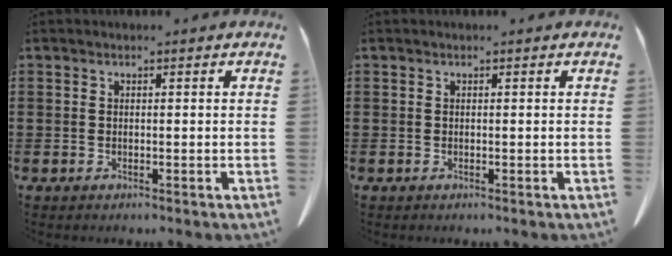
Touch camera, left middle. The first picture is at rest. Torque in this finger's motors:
{"motor_torque": [0.04, -0.01, 0.00, 0.01]}